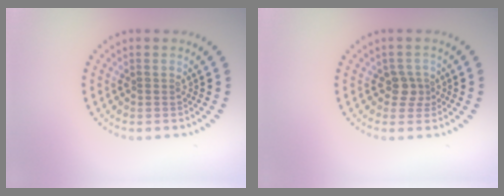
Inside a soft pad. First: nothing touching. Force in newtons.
{"total": 1.6, "press": 1.4, "slide": 0.8}